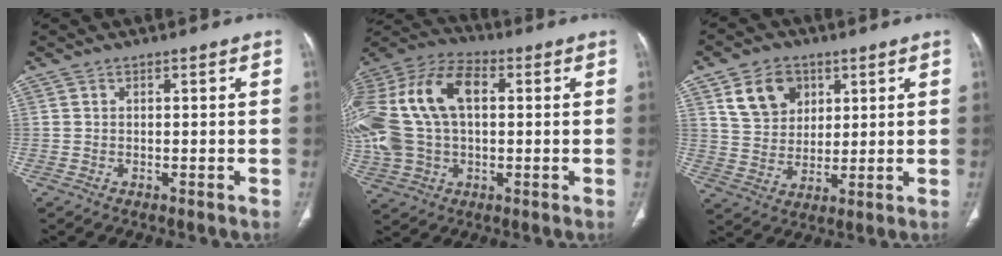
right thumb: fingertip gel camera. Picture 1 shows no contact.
{"total": 24.2, "force": [3.8, 15.1, 18.5], "torque": [-0.425, 0.034, 0.073]}
{"total": 10.1, "force": [4.6, 7.7, 4.6], "torque": [-0.055, -0.016, 0.089]}